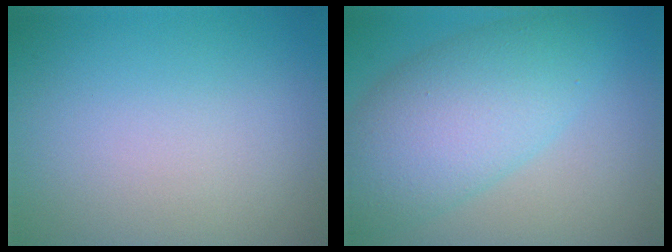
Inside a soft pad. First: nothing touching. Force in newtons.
{"total": 7.9, "press": 7.9, "slide": 0.2}